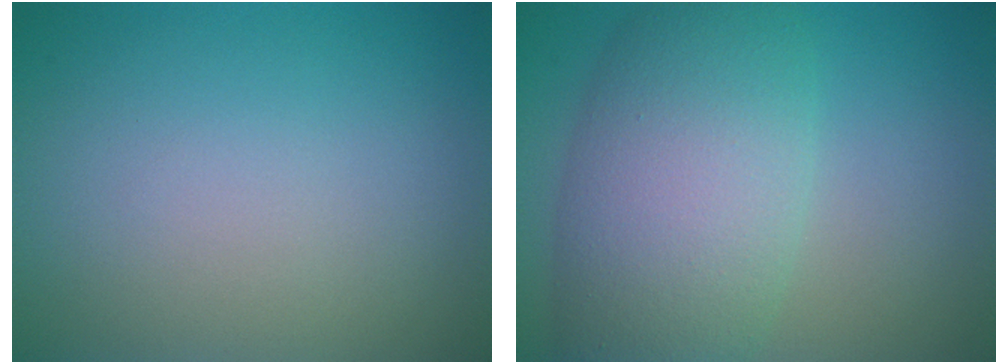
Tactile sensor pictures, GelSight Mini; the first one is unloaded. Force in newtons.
{"total": 8.8, "press": 8.8, "slide": 0.5}